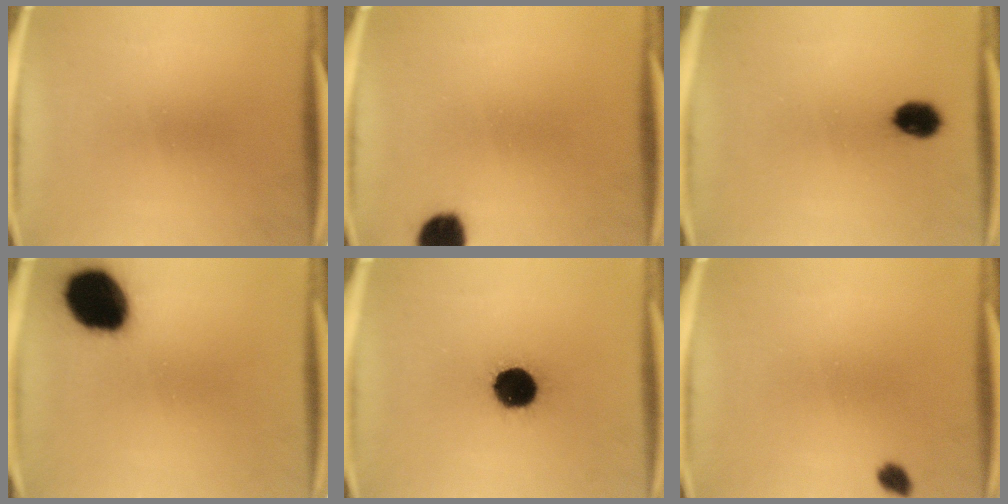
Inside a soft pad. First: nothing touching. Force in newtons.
{"total": 6.7}
{"total": 5.0}
{"total": 17.9}
{"total": 13.2}
{"total": 1.9}